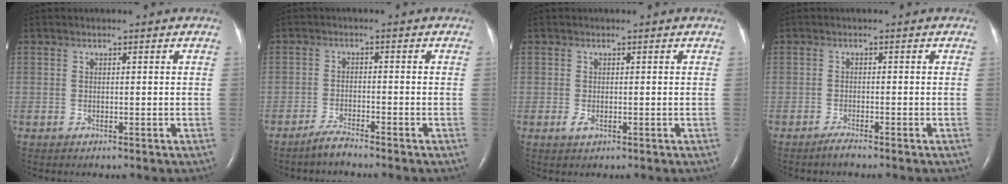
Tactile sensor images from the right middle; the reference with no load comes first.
{"total": 2.7, "force": [-2.5, -0.1, 0.9], "torque": [-0.028, -0.009, -0.050]}
{"total": 1.2, "force": [-0.4, 0.6, 0.9], "torque": [-0.021, -0.001, -0.005]}
{"total": 1.6, "force": [-1.4, -0.1, 0.7], "torque": [-0.024, -0.004, -0.027]}